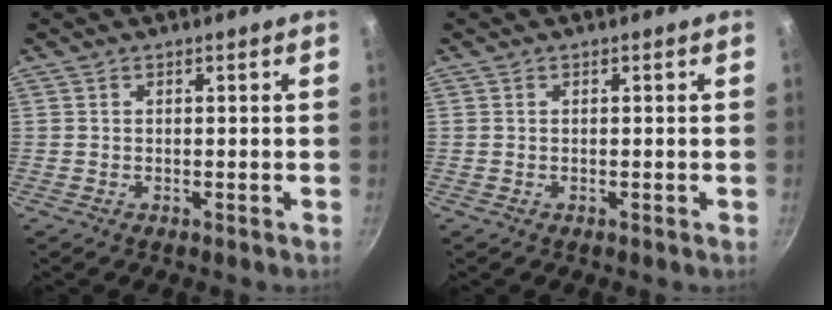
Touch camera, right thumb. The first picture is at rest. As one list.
[{"total": 0.0}]